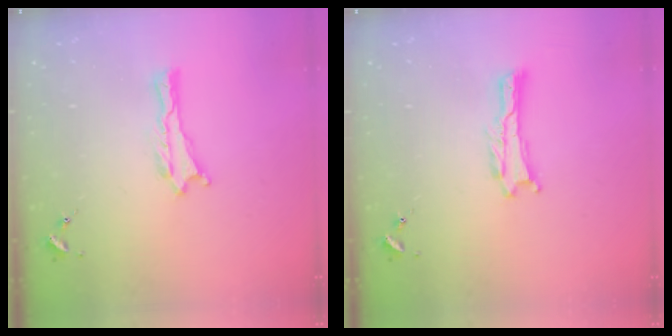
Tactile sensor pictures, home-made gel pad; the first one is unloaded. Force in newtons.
{"total": 0.0}